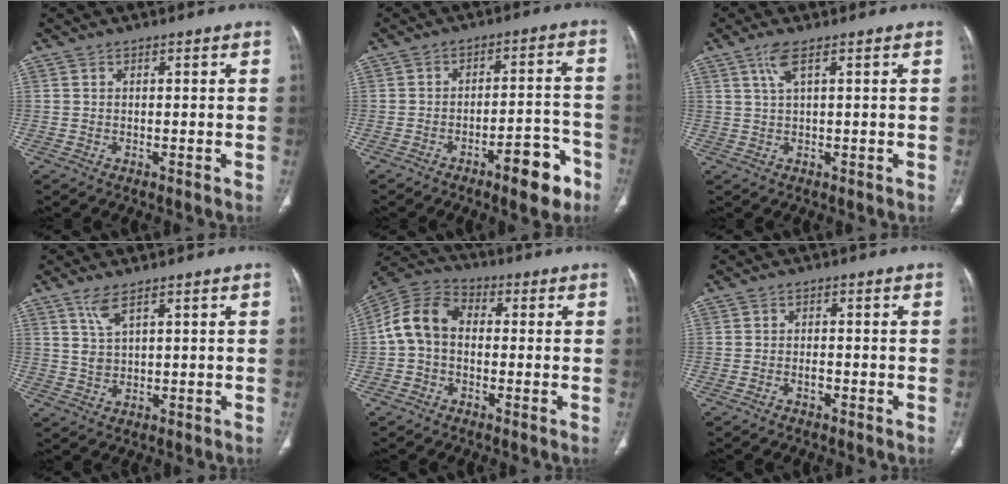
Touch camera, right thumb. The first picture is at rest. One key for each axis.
{"total": 9.7, "fx": -5.9, "fy": 3.3, "fz": 7.0, "tx": -0.082, "ty": 0.044, "tz": -0.080}
{"total": 2.8, "fx": 1.2, "fy": 0.4, "fz": 2.5, "tx": -0.066, "ty": 0.007, "tz": 0.031}
{"total": 3.8, "fx": 2.3, "fy": 1.4, "fz": 2.7, "tx": -0.057, "ty": -0.010, "tz": 0.055}
{"total": 9.7, "fx": -0.4, "fy": 7.1, "fz": 6.6, "tx": -0.118, "ty": 0.029, "tz": -0.022}
{"total": 1.5, "fx": -0.9, "fy": 0.7, "fz": 0.9, "tx": -0.018, "ty": 0.008, "tz": -0.016}